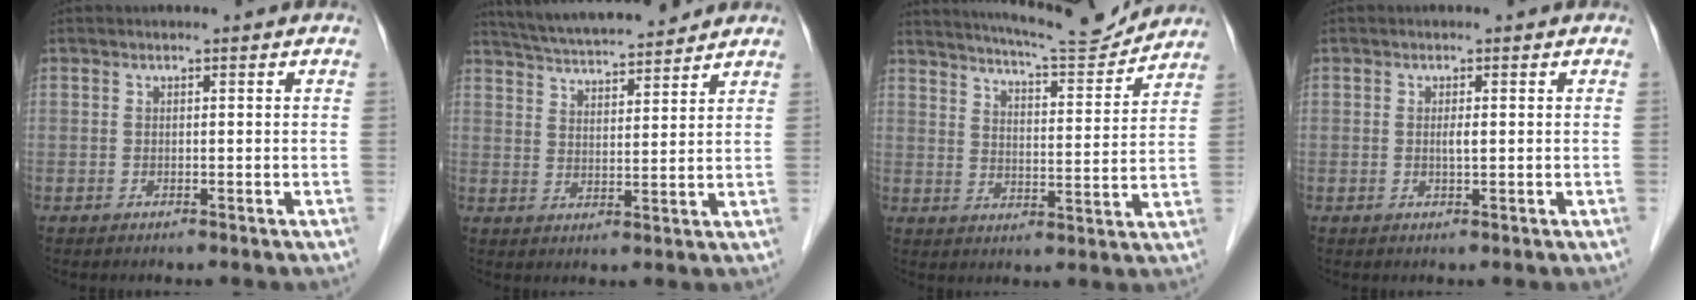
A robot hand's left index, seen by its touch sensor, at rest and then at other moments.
{"total": 12.7, "force": [11.8, 1.3, 4.7], "torque": [-0.085, 0.021, 0.188]}
{"total": 12.8, "force": [12.3, 0.3, 3.7], "torque": [-0.064, -0.004, 0.174]}
{"total": 1.2, "force": [0.0, 0.3, 1.2], "torque": [-0.025, -0.001, 0.000]}